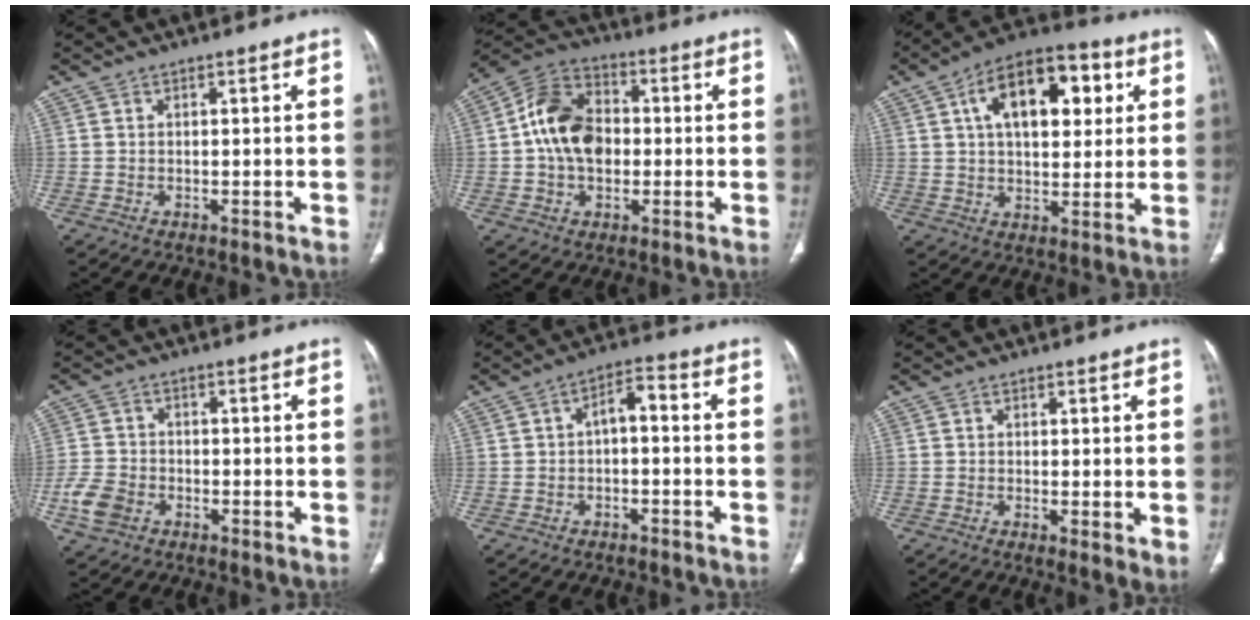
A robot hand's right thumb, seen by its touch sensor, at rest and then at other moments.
{"total": 13.4, "force": [-0.1, 9.5, 9.4], "torque": [-0.150, 0.028, -0.009]}
{"total": 17.5, "force": [5.5, 9.6, 13.7], "torque": [-0.177, 0.011, 0.081]}
{"total": 5.9, "force": [-2.5, 4.4, 3.1], "torque": [-0.060, 0.013, -0.047]}
{"total": 4.5, "force": [-0.8, 2.3, 3.8], "torque": [-0.055, 0.031, -0.019]}
{"total": 5.6, "force": [-0.6, 1.5, 5.4], "torque": [-0.085, -0.021, -0.010]}